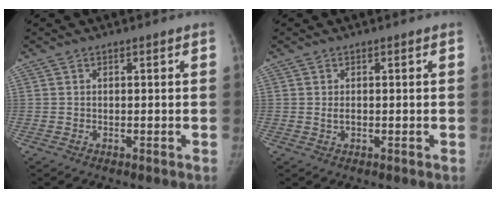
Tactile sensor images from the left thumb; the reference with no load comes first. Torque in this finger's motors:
{"motor_torque": [0.04, -0.08, 0.18, 0.03, 0.04]}